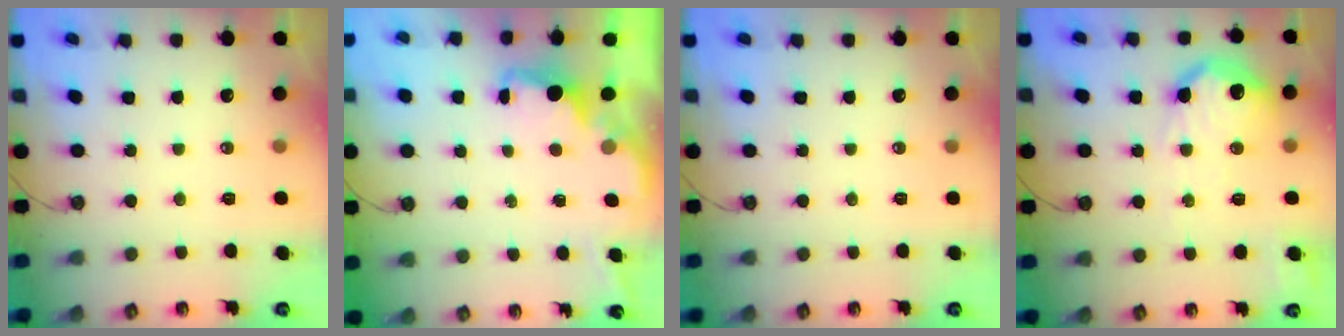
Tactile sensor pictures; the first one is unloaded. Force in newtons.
{"total": 1.9, "press": 1.7, "slide": 0.8}
{"total": 0.0}
{"total": 16.9, "press": 16.8, "slide": 1.0}